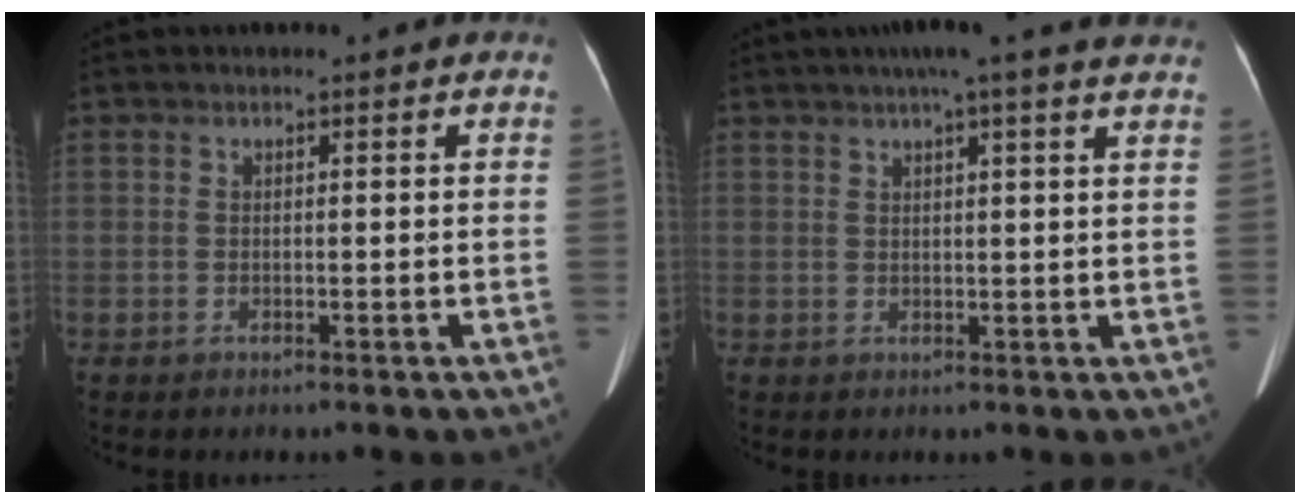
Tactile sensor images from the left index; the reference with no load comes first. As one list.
[{"total": 12.2, "force": [10.1, 0.2, 6.9], "torque": [-0.103, 0.031, 0.112]}]